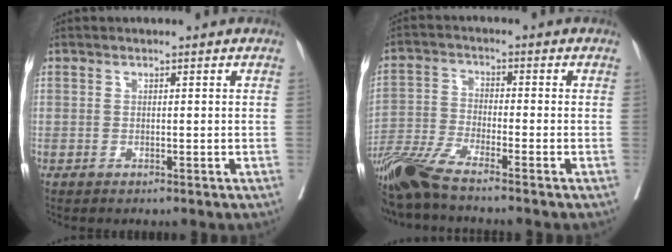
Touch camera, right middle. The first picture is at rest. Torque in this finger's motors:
{"motor_torque": [1.10, -1.04, 0.40, 0.21]}